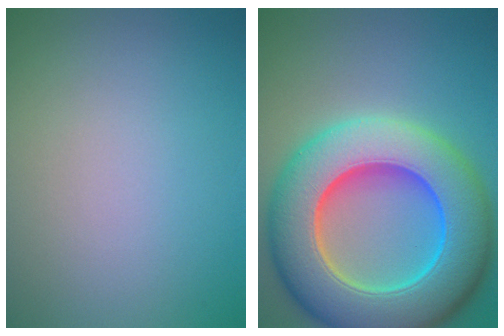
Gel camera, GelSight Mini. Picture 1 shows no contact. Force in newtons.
{"total": 14.0, "press": 13.9, "slide": 0.5}